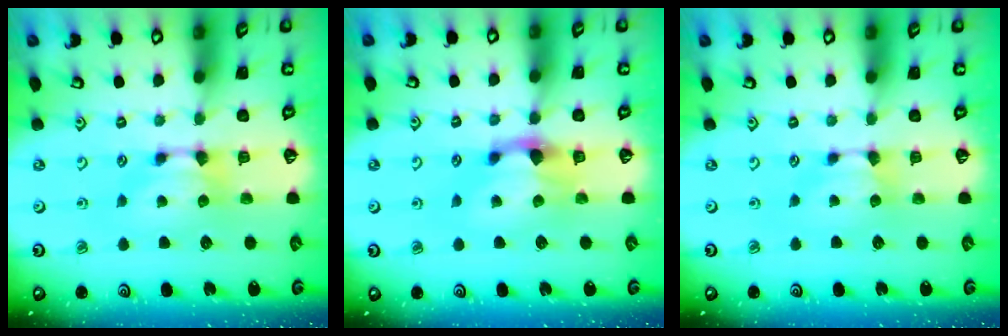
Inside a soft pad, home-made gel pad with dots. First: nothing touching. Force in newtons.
{"total": 1.7, "press": 1.2, "slide": 1.3}
{"total": 0.9, "press": 0.8, "slide": 0.3}